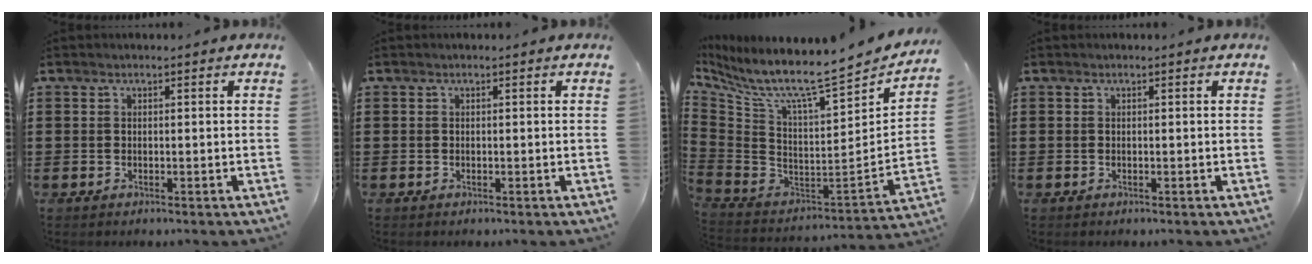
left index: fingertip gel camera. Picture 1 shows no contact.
{"total": 0.0}
{"total": 8.5, "force": [6.5, 0.7, 5.4], "torque": [-0.121, -0.071, 0.102]}
{"total": 0.0}